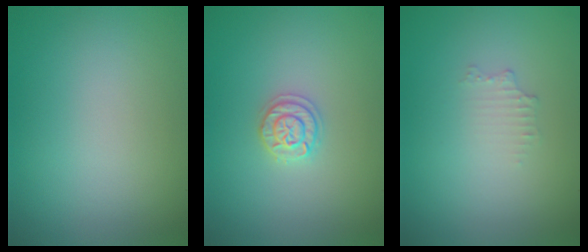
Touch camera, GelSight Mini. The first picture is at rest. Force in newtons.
{"total": 1.9, "press": 1.8, "slide": 0.3}
{"total": 0.6, "press": 0.4, "slide": 0.3}